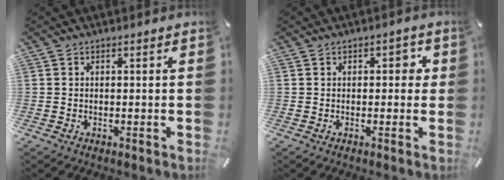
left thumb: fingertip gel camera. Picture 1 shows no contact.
{"total": 2.1, "force": [0.1, 1.5, 1.4], "torque": [-0.013, 0.004, -0.006]}